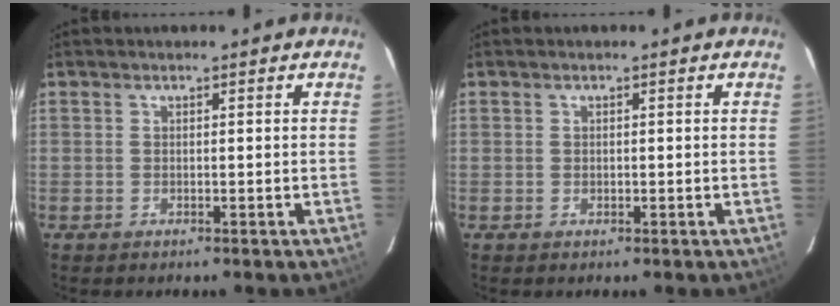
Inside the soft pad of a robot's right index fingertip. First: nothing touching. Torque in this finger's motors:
{"motor_torque": [-0.21, 0.14, -0.04, -0.01]}